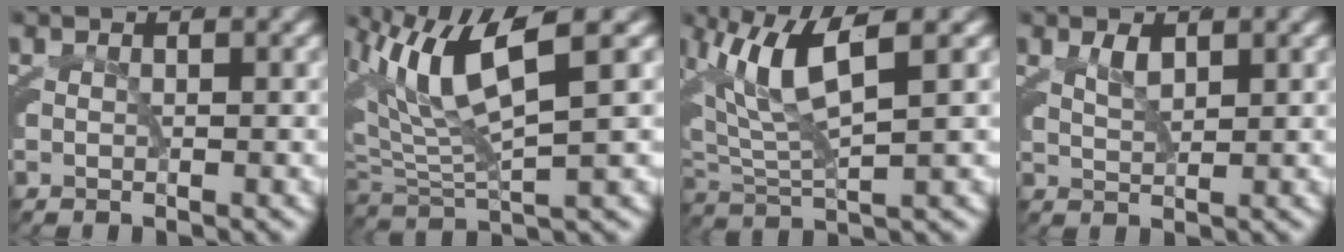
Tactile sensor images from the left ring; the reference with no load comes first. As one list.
[{"total": 7.2, "force": [2.4, 3.3, 5.9], "torque": [-0.118, 0.006, 0.042]}, {"total": 6.7, "force": [2.6, 2.7, 5.5], "torque": [-0.106, 0.009, 0.043]}, {"total": 0.6, "force": [0.3, -0.2, 0.5], "torque": [-0.008, -0.007, 0.013]}]